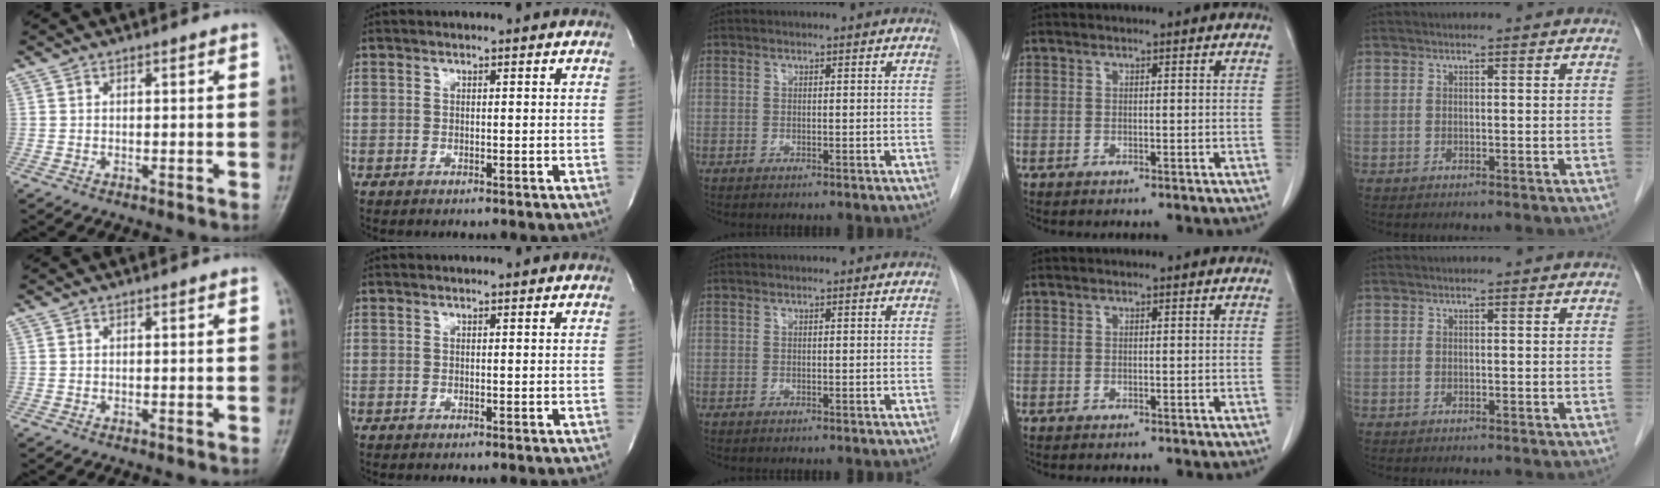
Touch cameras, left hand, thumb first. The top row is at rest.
{}